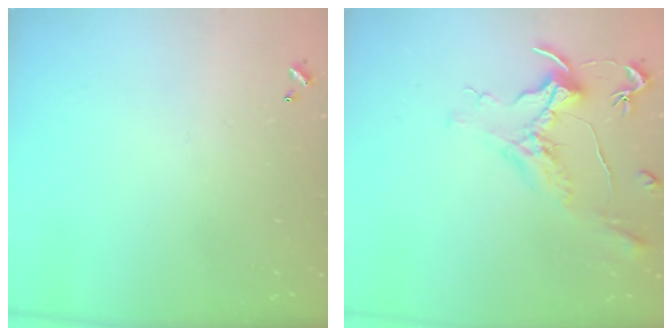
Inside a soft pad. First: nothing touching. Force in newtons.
{"total": 1.5, "press": 1.2, "slide": 0.9}